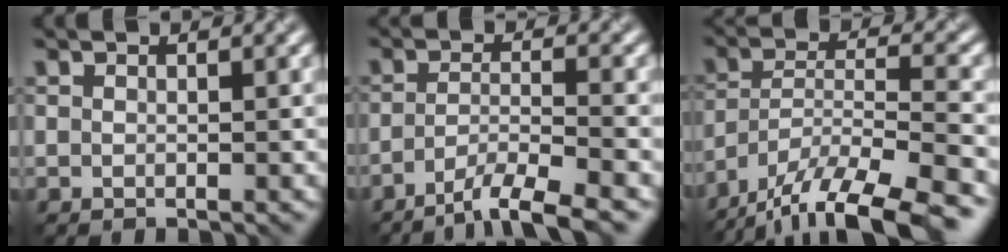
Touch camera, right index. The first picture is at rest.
{"total": 5.5, "force": [-3.8, 1.0, 3.9], "torque": [-0.053, -0.001, -0.070]}
{"total": 14.0, "force": [-11.7, 3.1, 7.0], "torque": [-0.118, -0.010, -0.184]}